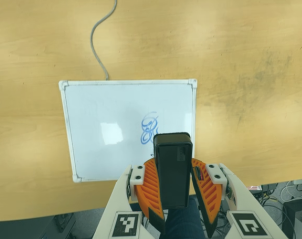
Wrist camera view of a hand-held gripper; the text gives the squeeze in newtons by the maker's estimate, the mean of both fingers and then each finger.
{"total": 8.9, "left": 9.3, "right": 8.5}